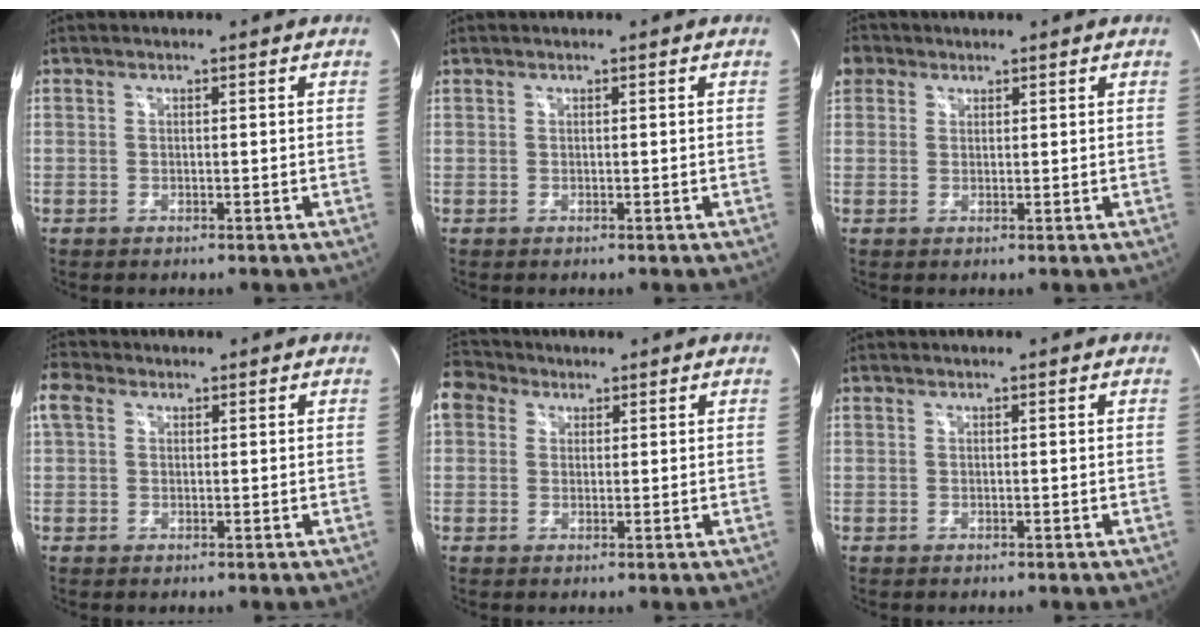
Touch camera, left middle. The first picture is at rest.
{"total": 0.0}
{"total": 3.8, "force": [2.1, 3.1, 0.9], "torque": [-0.020, 0.018, 0.041]}
{"total": 3.5, "force": [1.4, 2.5, 1.9], "torque": [-0.059, 0.026, 0.029]}
{"total": 5.9, "force": [3.3, 4.6, 1.9], "torque": [-0.047, 0.038, 0.066]}
{"total": 0.0}